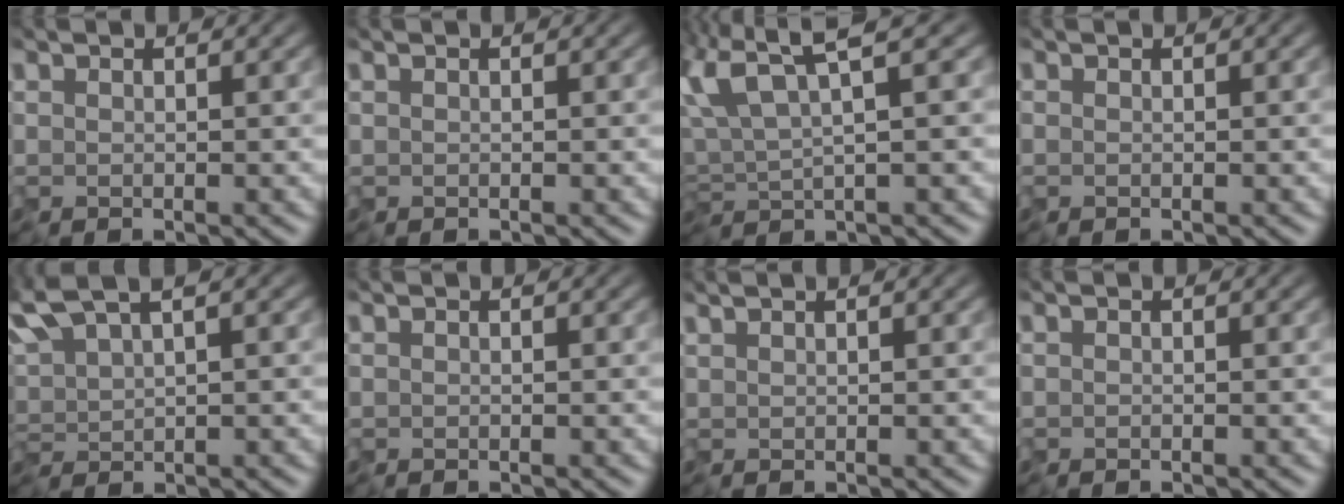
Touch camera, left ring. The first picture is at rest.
{"total": 0.0}
{"total": 4.6, "force": [0.8, 1.3, 4.3], "torque": [-0.096, 0.009, 0.013]}
{"total": 0.6, "force": [-0.5, -0.2, -0.3], "torque": [0.000, -0.003, -0.002]}
{"total": 2.7, "force": [1.8, 0.6, 1.9], "torque": [-0.054, 0.018, 0.040]}
{"total": 0.0}
{"total": 1.3, "force": [0.8, 0.5, 0.8], "torque": [-0.010, 0.012, 0.003]}
{"total": 0.0}